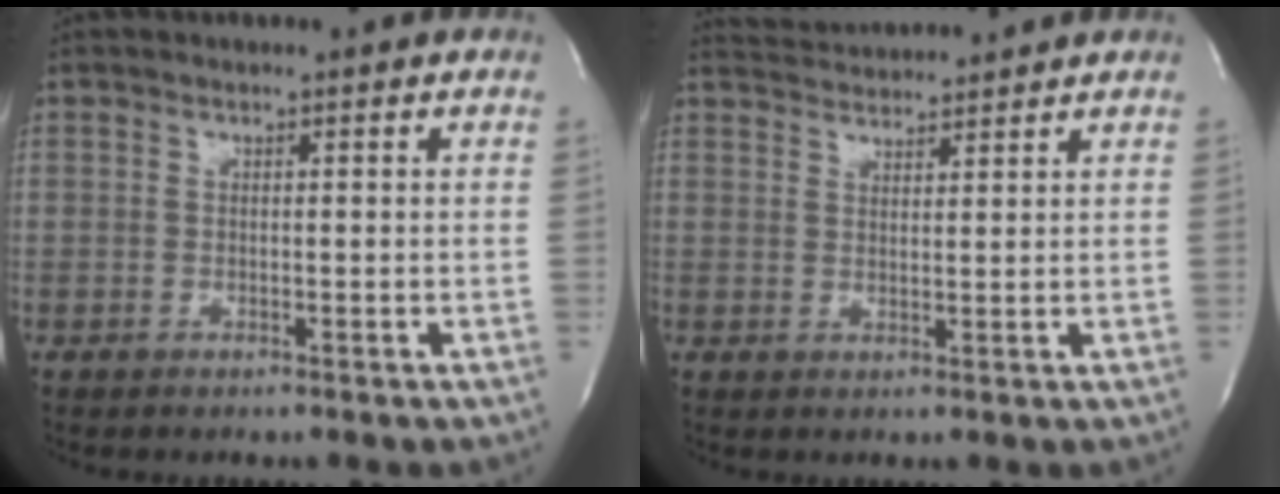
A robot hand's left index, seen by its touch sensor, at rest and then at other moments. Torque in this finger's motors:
{"motor_torque": [0.22, -0.52, -0.15, -0.01]}